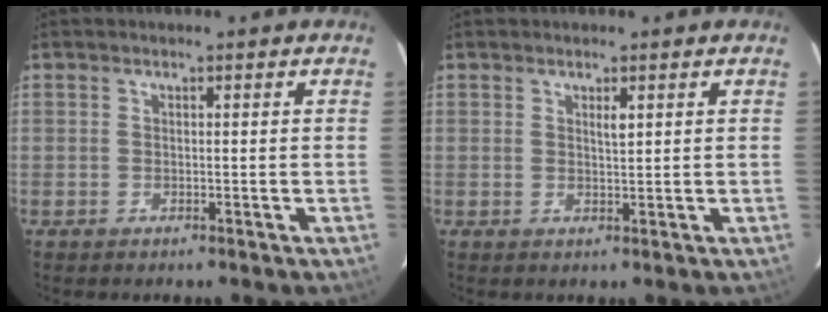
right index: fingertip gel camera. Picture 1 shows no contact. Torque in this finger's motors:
{"motor_torque": [0.11, 0.07, -0.01, 0.01]}